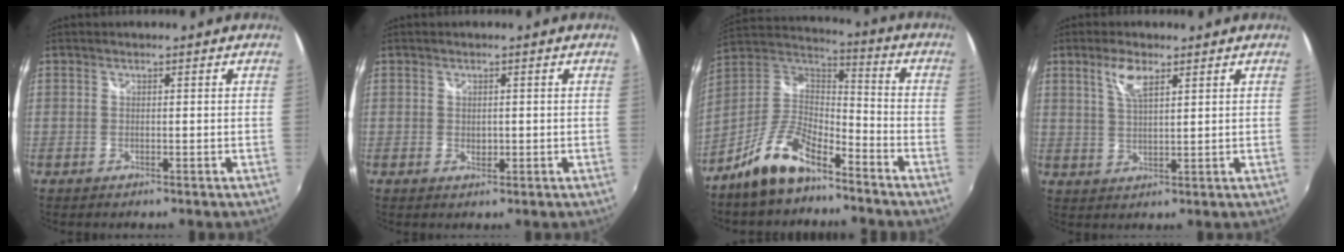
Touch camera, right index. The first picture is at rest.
{"total": 1.3, "force": [0.0, 1.0, 0.8], "torque": [-0.010, -0.002, 0.001]}
{"total": 13.4, "force": [-9.1, 5.1, 8.4], "torque": [-0.188, 0.006, -0.173]}
{"total": 4.8, "force": [2.7, 1.5, 3.7], "torque": [-0.071, 0.004, 0.053]}